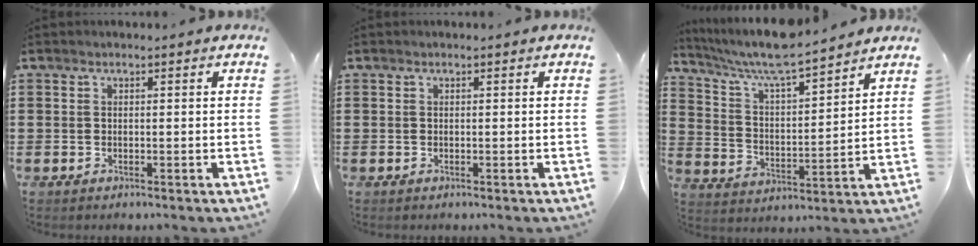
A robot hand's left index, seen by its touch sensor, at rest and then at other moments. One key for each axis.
{"total": 0.0}
{"total": 7.9, "fx": 7.1, "fy": 0.6, "fz": 3.5, "tx": -0.095, "ty": -0.034, "tz": 0.120}